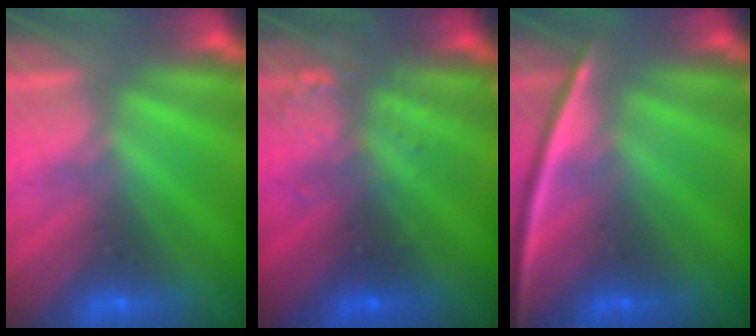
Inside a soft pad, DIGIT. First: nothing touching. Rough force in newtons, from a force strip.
{"total": 3.3}
{"total": 2.3}